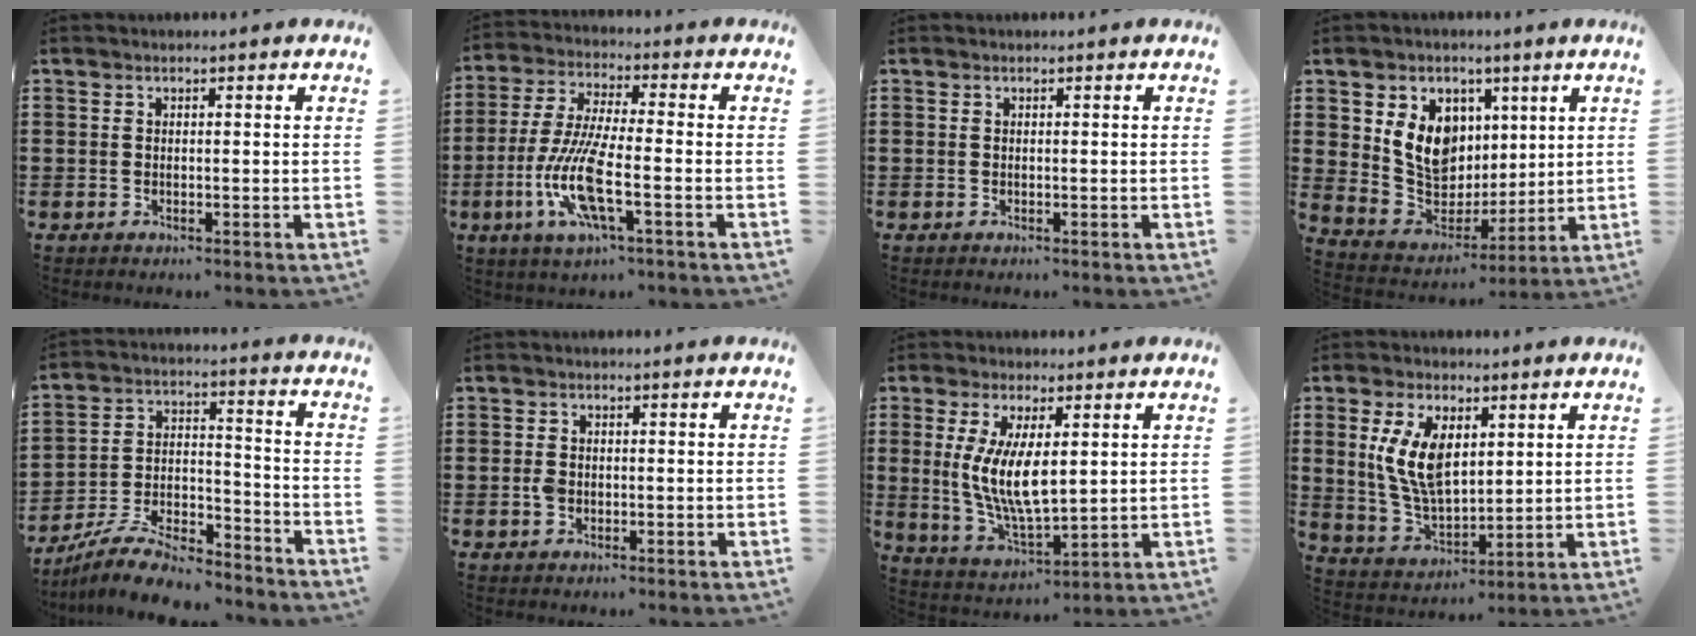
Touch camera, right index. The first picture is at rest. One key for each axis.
{"total": 11.0, "fx": -4.0, "fy": 2.5, "fz": 10.0, "tx": -0.225, "ty": -0.015, "tz": -0.080}
{"total": 0.0}
{"total": 9.9, "fx": 3.6, "fy": 8.1, "fz": 4.5, "tx": -0.112, "ty": -0.004, "tz": 0.072}
{"total": 9.6, "fx": -8.5, "fy": 1.8, "fz": 4.0, "tx": -0.074, "ty": 0.021, "tz": -0.165}
{"total": 1.6, "fx": -0.4, "fy": 1.1, "fz": 1.1, "tx": -0.023, "ty": 0.005, "tz": -0.008}
{"total": 8.9, "fx": 1.1, "fy": 3.4, "fz": 8.1, "tx": -0.168, "ty": 0.000, "tz": 0.021}
{"total": 9.5, "fx": 3.0, "fy": 4.9, "fz": 7.5, "tx": -0.166, "ty": 0.007, "tz": 0.054}